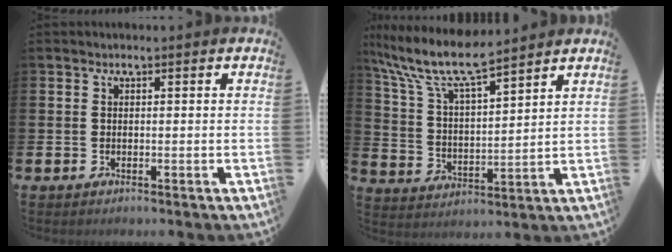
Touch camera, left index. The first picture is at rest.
{"total": 9.3, "force": [8.3, 1.4, 4.0], "torque": [-0.117, -0.045, 0.144]}